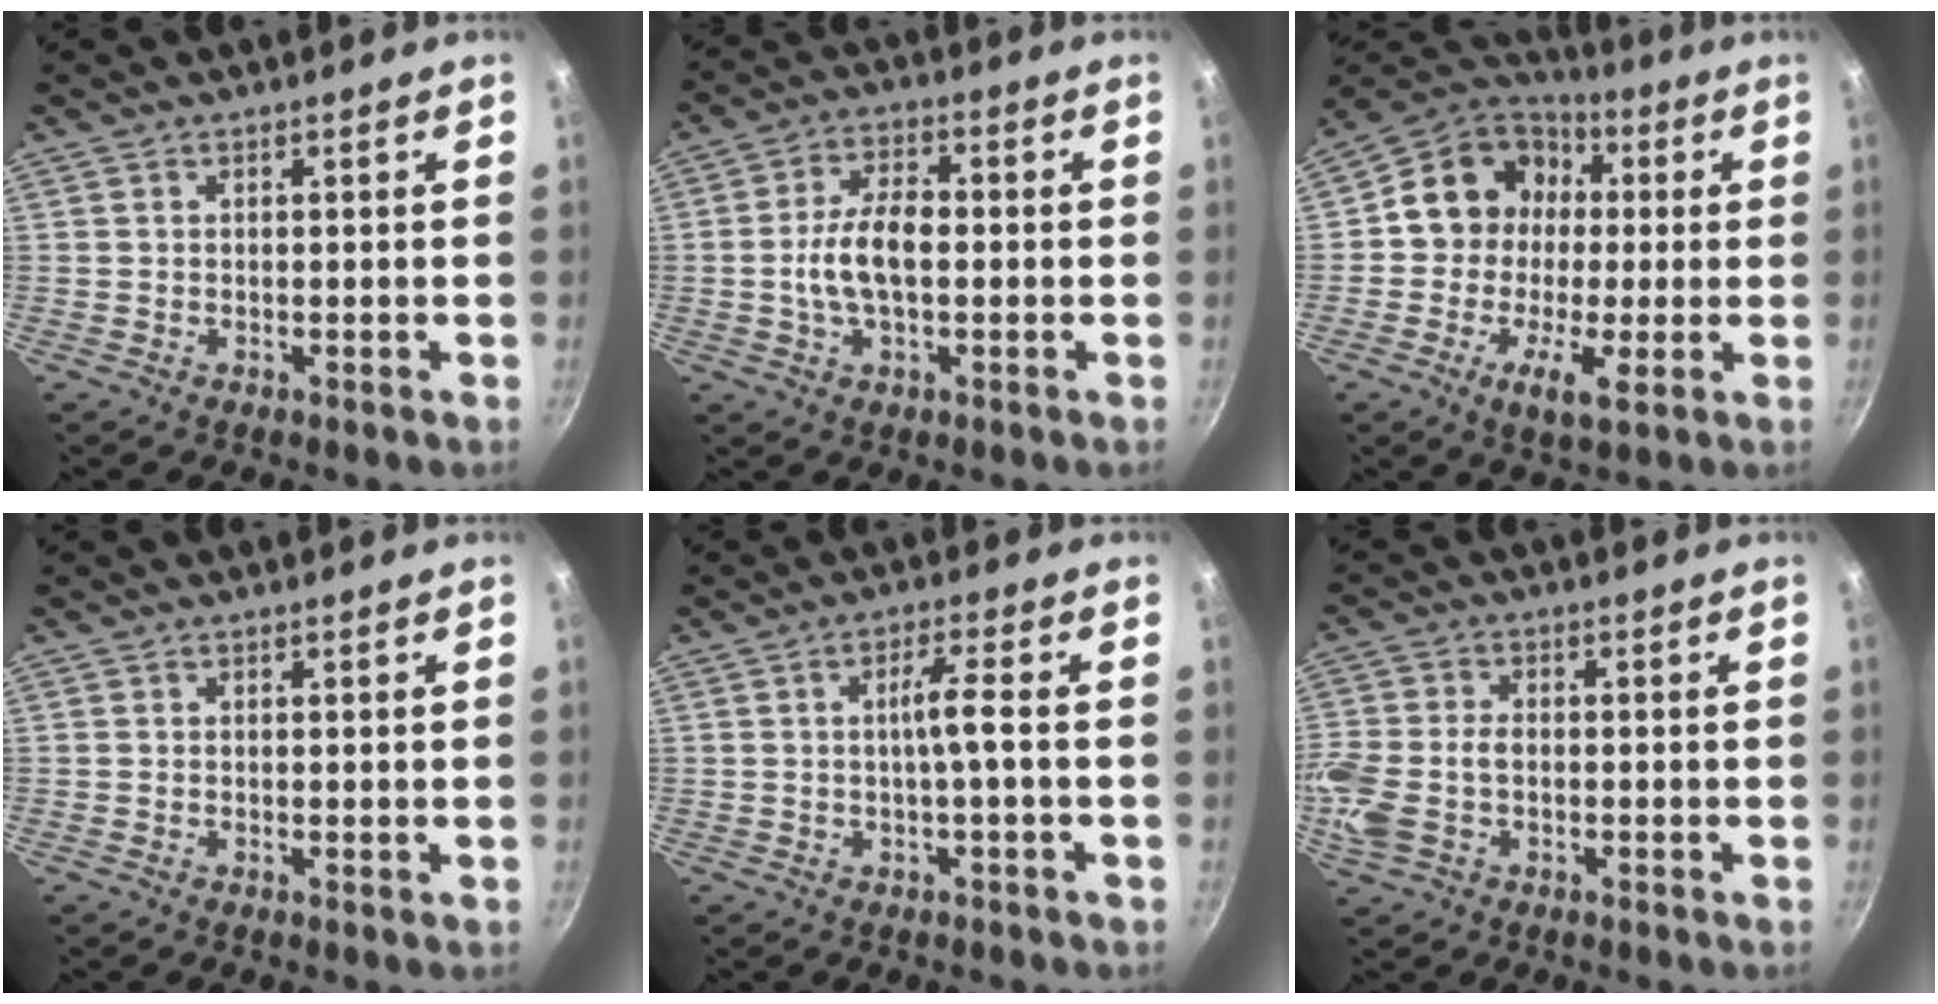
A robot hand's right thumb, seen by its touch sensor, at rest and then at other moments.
{"total": 9.1, "force": [-0.7, 5.0, 7.7], "torque": [-0.135, 0.022, -0.019]}
{"total": 16.3, "force": [1.1, 12.8, 10.0], "torque": [-0.136, 0.024, -0.004]}
{"total": 0.0}
{"total": 4.0, "force": [-0.5, -0.1, 4.0], "torque": [-0.079, 0.011, -0.007]}
{"total": 10.0, "force": [-2.1, 6.8, 7.1], "torque": [-0.169, 0.007, -0.048]}